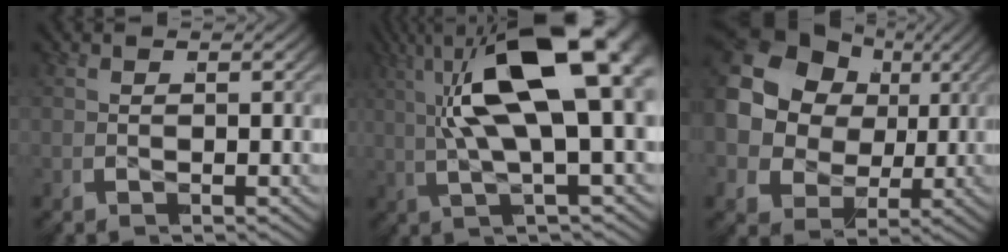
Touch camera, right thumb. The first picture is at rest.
{"total": 12.6, "force": [2.4, 4.9, 11.4], "torque": [-0.216, 0.020, 0.035]}
{"total": 14.5, "force": [1.8, 11.1, 9.2], "torque": [-0.224, -0.009, 0.022]}